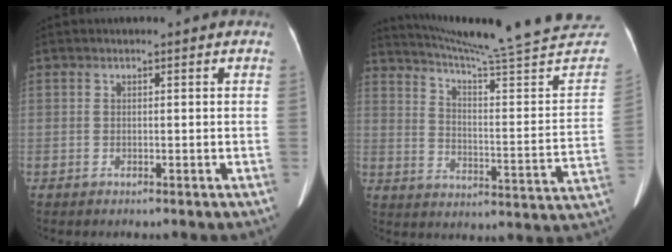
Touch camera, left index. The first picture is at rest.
{"total": 30.3, "force": [27.8, 0.3, 12.1], "torque": [-0.189, -0.122, 0.353]}